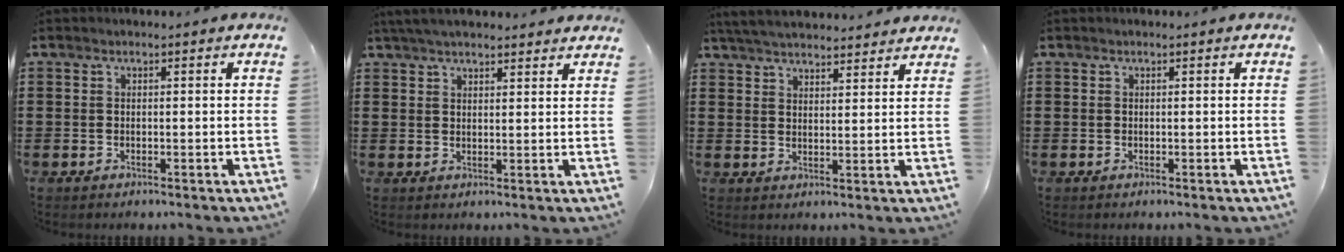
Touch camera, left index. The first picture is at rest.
{"total": 3.8, "force": [3.5, 0.3, 1.3], "torque": [-0.034, -0.001, 0.067]}
{"total": 4.6, "force": [4.5, 0.3, 1.0], "torque": [-0.032, -0.015, 0.083]}
{"total": 0.0}